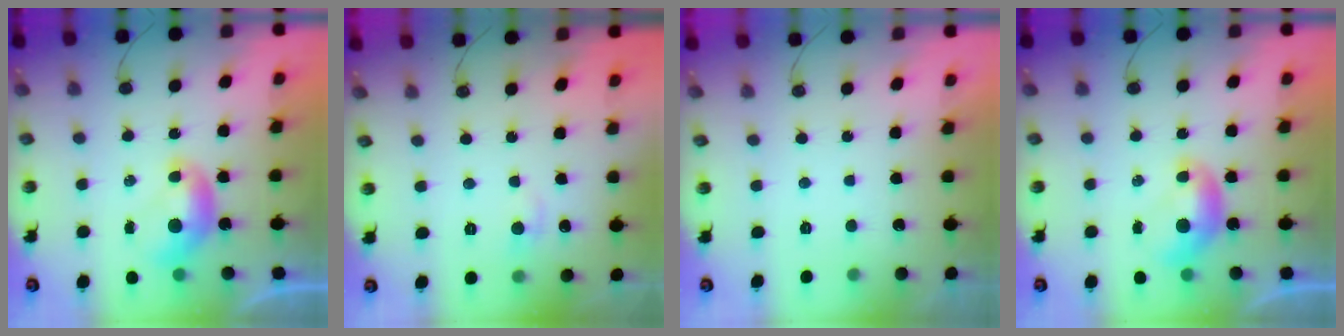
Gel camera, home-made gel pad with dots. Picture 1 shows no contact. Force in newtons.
{"total": 1.1, "press": 0.8, "slide": 0.8}
{"total": 6.1, "press": 6.1, "slide": 0.2}
{"total": 0.0}